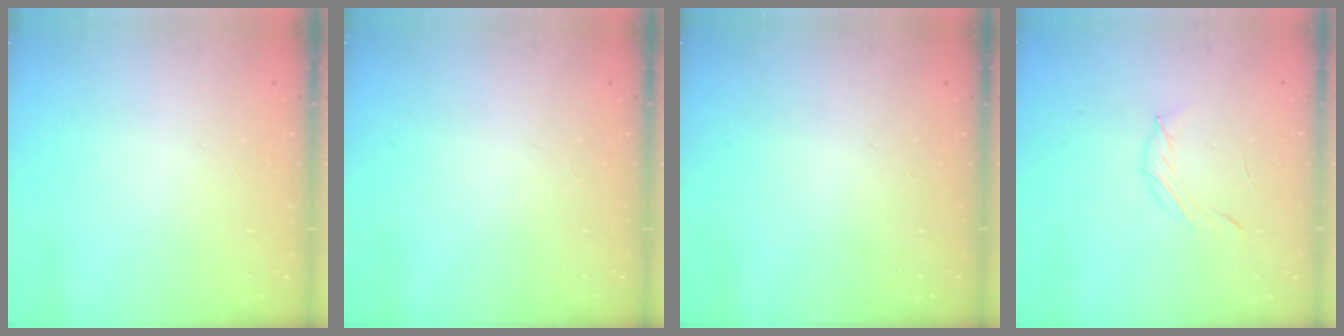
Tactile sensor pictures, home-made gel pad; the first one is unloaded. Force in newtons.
{"total": 0.0}
{"total": 0.0}
{"total": 4.2, "press": 4.0, "slide": 1.2}